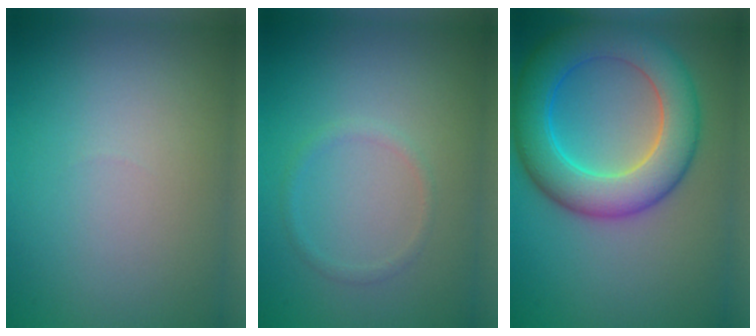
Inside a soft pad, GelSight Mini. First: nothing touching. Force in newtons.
{"total": 1.0, "press": 0.9, "slide": 0.0}
{"total": 8.4, "press": 8.3, "slide": 0.3}